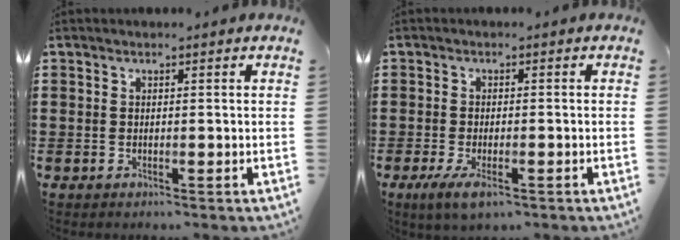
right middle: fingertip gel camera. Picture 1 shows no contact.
{"total": 3.6, "force": [-1.8, 1.1, 2.9], "torque": [-0.070, -0.008, -0.036]}